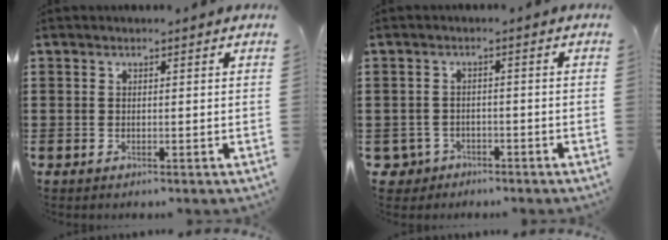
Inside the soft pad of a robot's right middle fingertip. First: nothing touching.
{"total": 2.5, "force": [-2.0, 1.5, 0.2], "torque": [-0.019, 0.000, -0.047]}